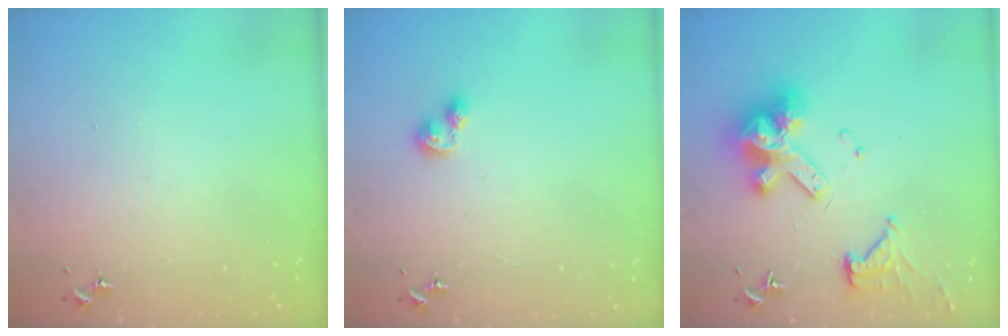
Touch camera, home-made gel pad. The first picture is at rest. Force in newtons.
{"total": 3.7, "press": 3.7, "slide": 0.6}
{"total": 15.8, "press": 15.7, "slide": 1.8}